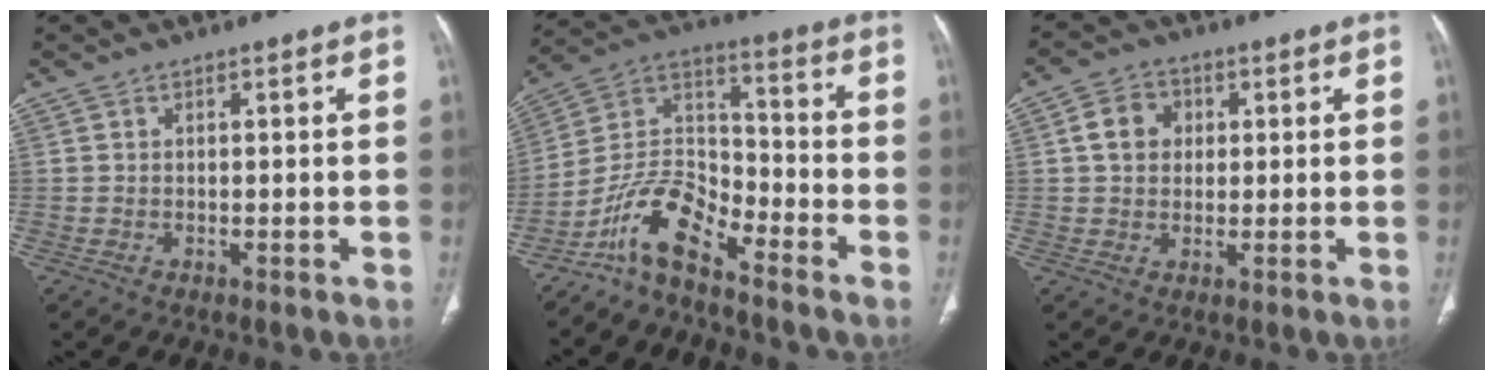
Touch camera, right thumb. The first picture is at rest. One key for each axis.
{"total": 10.7, "fx": -8.4, "fy": 3.7, "fz": 5.4, "tx": -0.097, "ty": 0.086, "tz": -0.171}
{"total": 6.4, "fx": 1.3, "fy": 5.3, "fz": 3.3, "tx": -0.038, "ty": 0.008, "tz": 0.015}